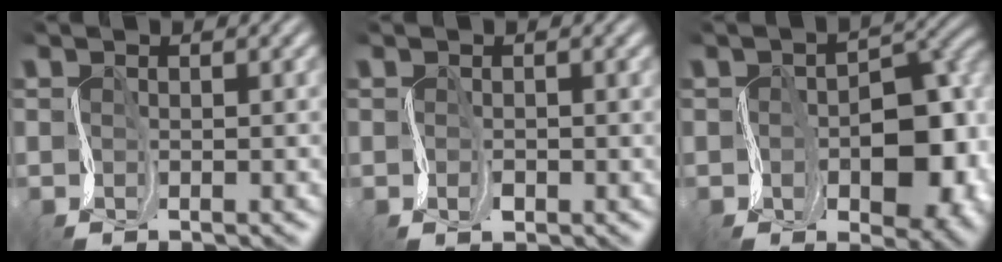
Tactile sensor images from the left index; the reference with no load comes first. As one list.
[{"total": 0.7, "force": [0.0, 0.5, 0.5], "torque": [-0.011, 0.001, 0.001]}, {"total": 9.3, "force": [-2.0, 5.3, 7.4], "torque": [-0.094, 0.010, -0.035]}]